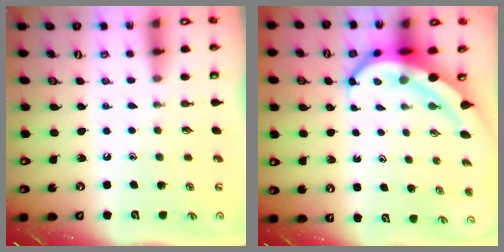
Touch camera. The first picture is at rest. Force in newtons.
{"total": 9.5, "press": 9.4, "slide": 1.2}